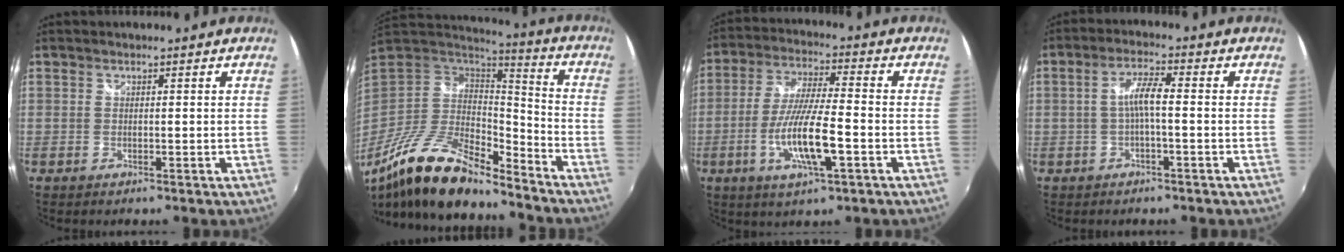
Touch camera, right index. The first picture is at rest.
{"total": 20.8, "force": [-15.2, 6.5, 12.5], "torque": [-0.244, -0.027, -0.275]}
{"total": 12.2, "force": [-4.0, 2.0, 11.3], "torque": [-0.225, -0.011, -0.075]}
{"total": 4.3, "force": [-0.8, 0.5, 4.2], "torque": [-0.085, 0.009, -0.015]}